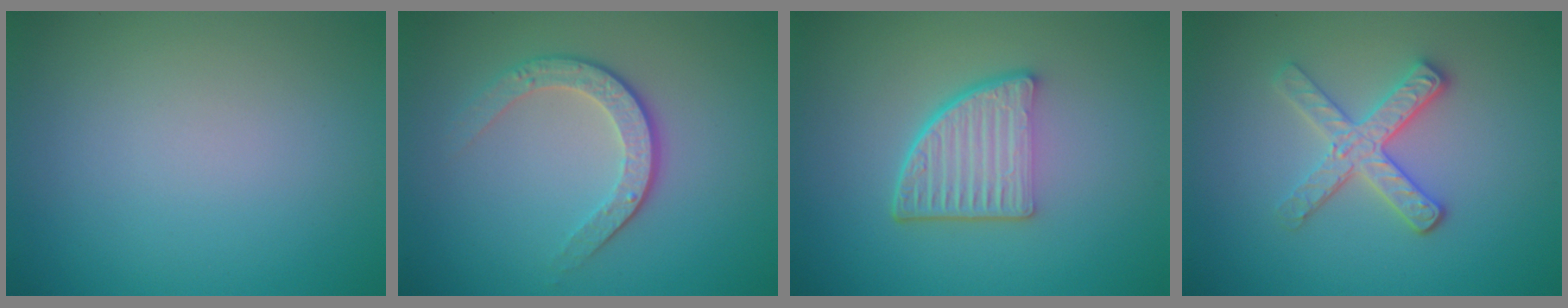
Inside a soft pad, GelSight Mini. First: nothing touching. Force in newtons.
{"total": 3.3, "press": 2.5, "slide": 2.1}
{"total": 5.4, "press": 3.6, "slide": 4.0}
{"total": 3.4, "press": 3.0, "slide": 1.6}